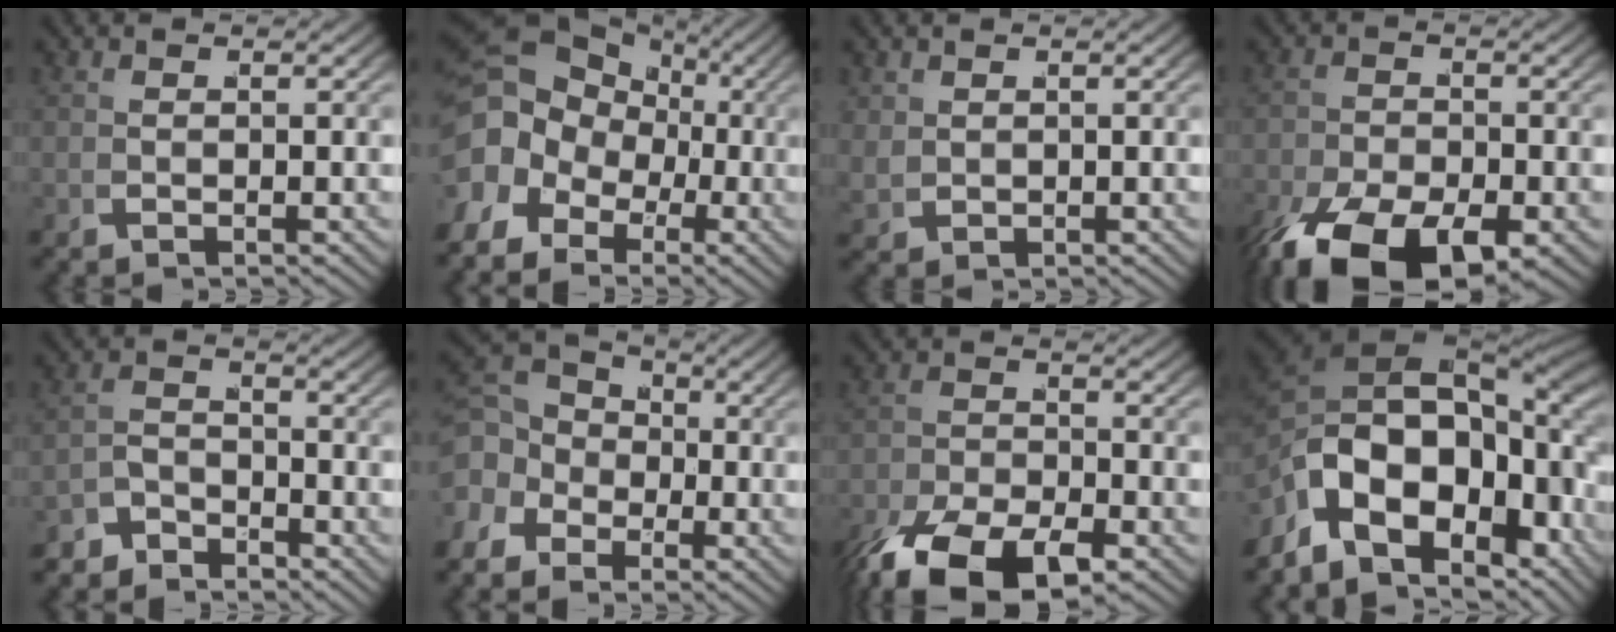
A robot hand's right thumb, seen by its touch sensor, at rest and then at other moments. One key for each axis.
{"total": 9.6, "fx": 0.4, "fy": 7.8, "fz": 5.6, "tx": -0.119, "ty": -0.026, "tz": 0.014}
{"total": 1.6, "fx": 0.6, "fy": 1.3, "fz": 0.8, "tx": -0.021, "ty": -0.012, "tz": 0.024}
{"total": 8.7, "fx": -4.8, "fy": 4.4, "fz": 5.7, "tx": -0.101, "ty": -0.036, "tz": -0.065}
{"total": 3.6, "fx": -3.5, "fy": 1.1, "fz": 0.2, "tx": 0.027, "ty": -0.002, "tz": -0.066}
{"total": 7.0, "fx": 0.4, "fy": 5.6, "fz": 4.1, "tx": -0.067, "ty": 0.001, "tz": 0.004}
{"total": 7.0, "fx": -4.9, "fy": 2.9, "fz": 4.0, "tx": -0.063, "ty": -0.022, "tz": -0.080}
{"total": 21.0, "fx": -0.2, "fy": 13.4, "fz": 16.2, "tx": -0.275, "ty": -0.020, "tz": 0.000}